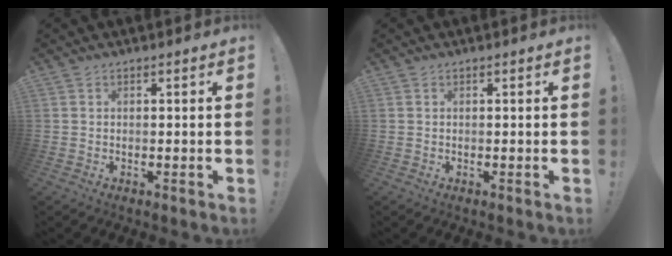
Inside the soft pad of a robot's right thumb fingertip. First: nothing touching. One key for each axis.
{"total": 0.0}